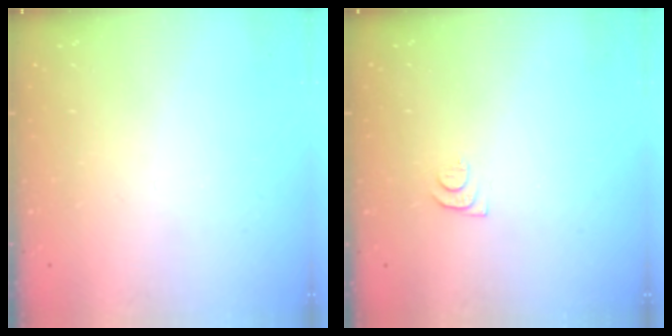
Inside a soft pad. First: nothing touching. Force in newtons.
{"total": 4.1, "press": 4.0, "slide": 0.6}